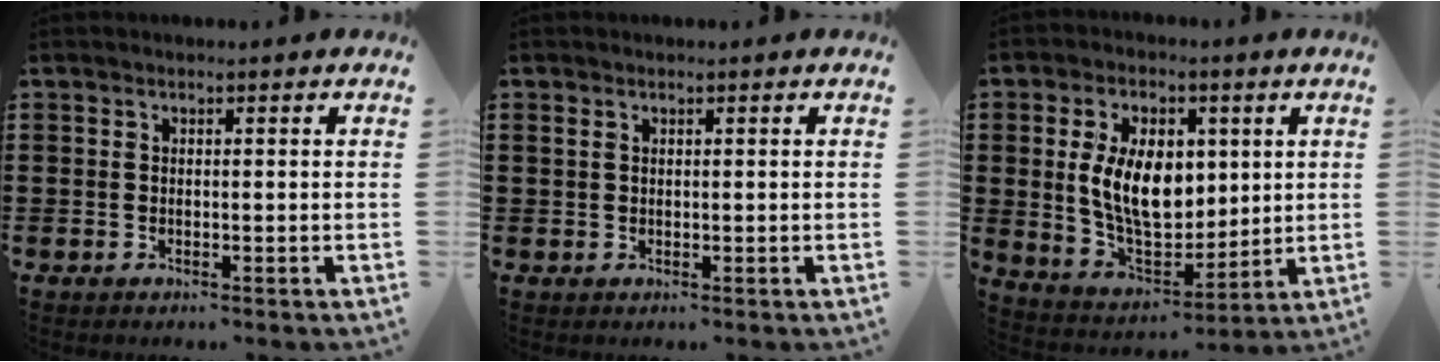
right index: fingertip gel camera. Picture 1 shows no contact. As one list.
[{"total": 0.6, "force": [0.3, 0.4, 0.3], "torque": [-0.009, 0.001, 0.006]}, {"total": 10.5, "force": [1.6, 6.6, 8.1], "torque": [-0.168, 0.005, 0.027]}]